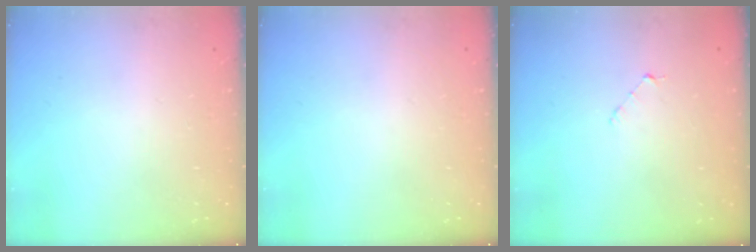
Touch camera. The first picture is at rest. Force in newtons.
{"total": 0.0}
{"total": 3.0, "press": 3.0, "slide": 0.3}